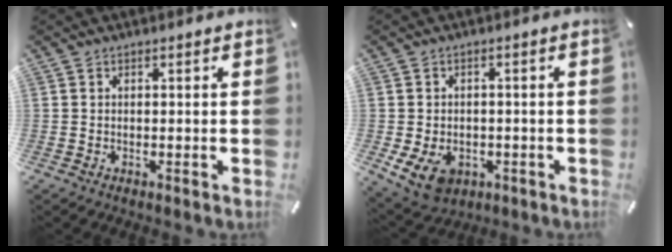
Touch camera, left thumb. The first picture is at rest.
{"total": 8.0, "force": [-2.8, 6.0, 4.5], "torque": [-0.096, 0.012, -0.050]}